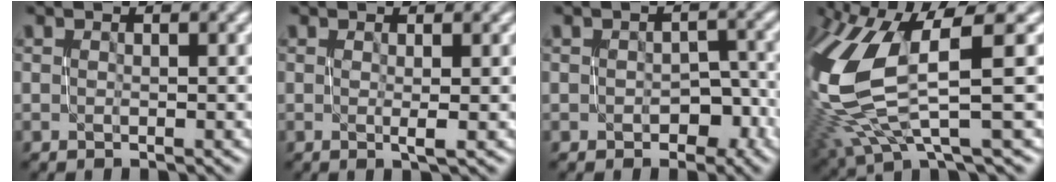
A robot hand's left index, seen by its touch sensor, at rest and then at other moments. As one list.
[{"total": 1.2, "force": [0.1, 0.2, 1.2], "torque": [-0.018, -0.002, 0.000]}, {"total": 2.2, "force": [-1.1, 1.3, 1.3], "torque": [-0.014, 0.004, -0.011]}, {"total": 9.9, "force": [1.1, 3.4, 9.3], "torque": [-0.217, -0.014, 0.033]}]